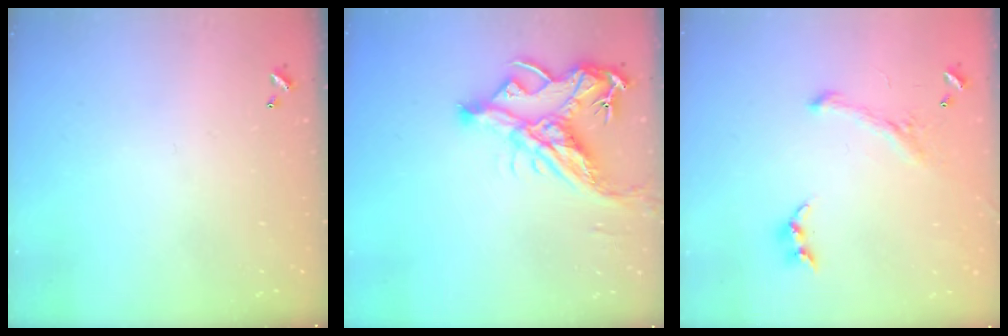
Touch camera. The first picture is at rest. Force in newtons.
{"total": 14.0, "press": 13.9, "slide": 1.8}
{"total": 1.1, "press": 0.0, "slide": 1.1}